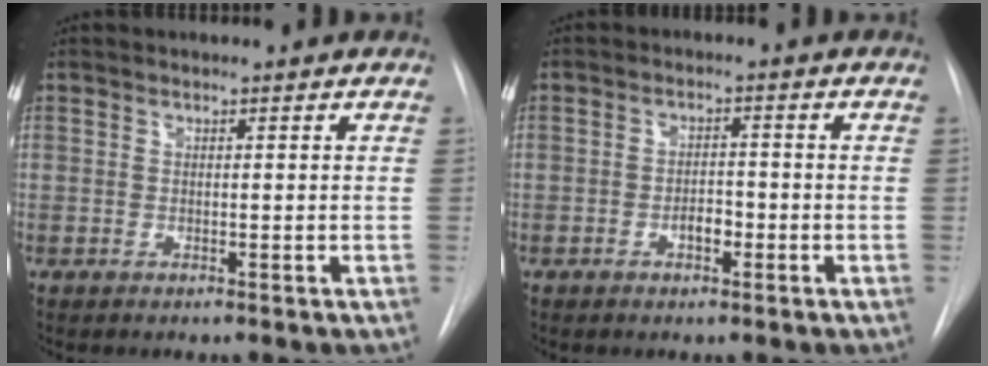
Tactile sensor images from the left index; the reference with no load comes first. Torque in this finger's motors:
{"motor_torque": [0.22, 0.06, 0.07, 0.01]}